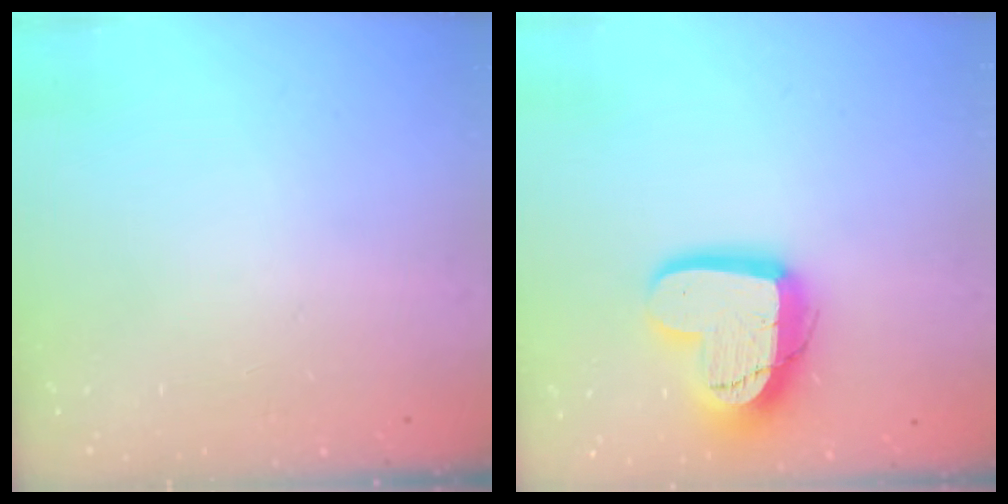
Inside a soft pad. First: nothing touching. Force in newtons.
{"total": 16.4, "press": 16.3, "slide": 1.4}